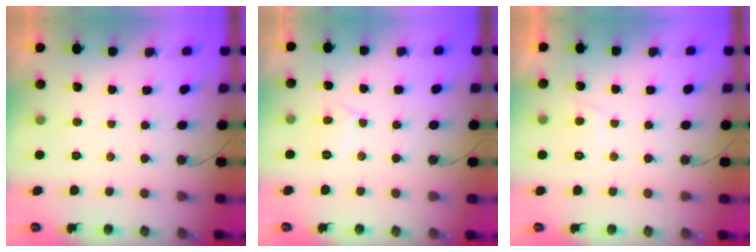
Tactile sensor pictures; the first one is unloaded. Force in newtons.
{"total": 4.9, "press": 4.9, "slide": 0.6}
{"total": 2.9, "press": 2.8, "slide": 0.6}